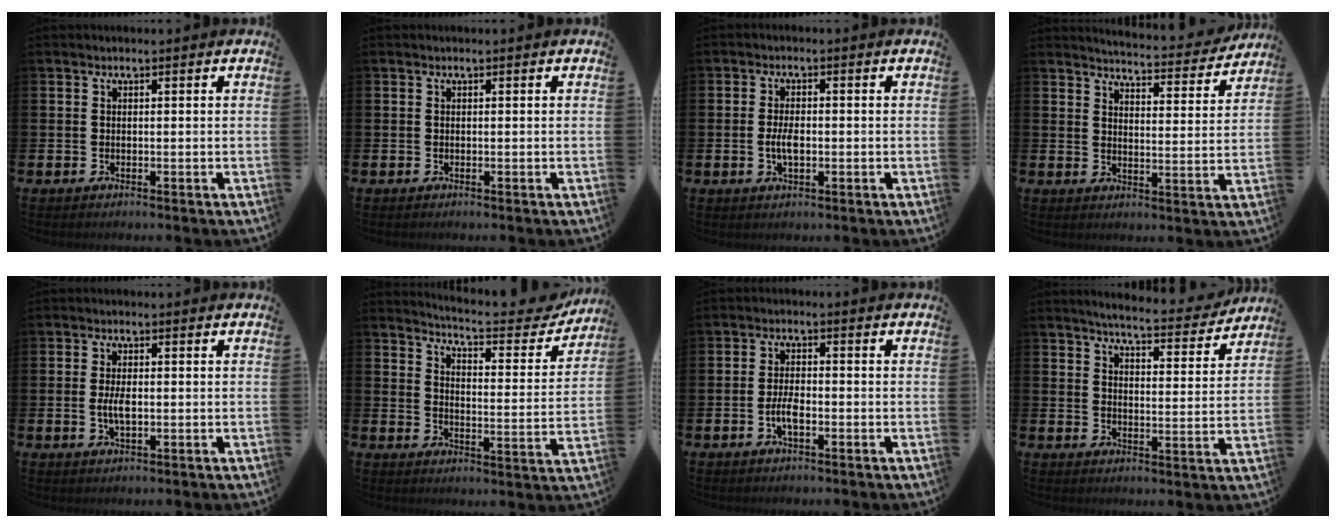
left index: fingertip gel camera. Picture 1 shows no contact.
{"total": 0.0}
{"total": 3.1, "force": [-0.4, 1.4, 2.8], "torque": [-0.042, -0.001, -0.010]}
{"total": 4.8, "force": [4.8, 0.4, 0.5], "torque": [-0.016, -0.041, 0.078]}
{"total": 3.1, "force": [-0.1, 1.3, 2.8], "torque": [-0.044, -0.001, -0.005]}
{"total": 5.6, "force": [5.4, 0.3, 1.4], "torque": [-0.037, -0.048, 0.086]}
{"total": 3.1, "force": [-0.9, 1.2, 2.8], "torque": [-0.055, 0.000, -0.020]}
{"total": 5.5, "force": [5.3, 0.3, 1.3], "torque": [-0.032, -0.040, 0.086]}